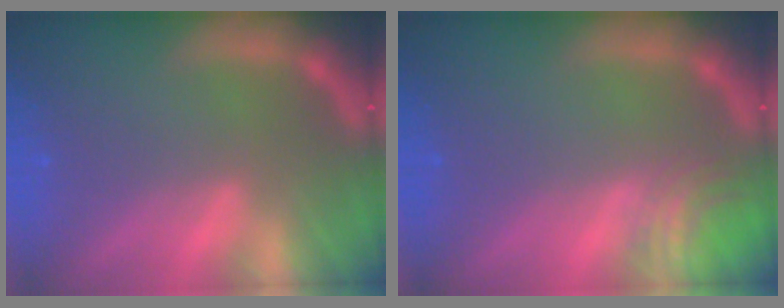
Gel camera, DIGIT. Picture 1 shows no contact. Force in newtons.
{"total": 3.0}